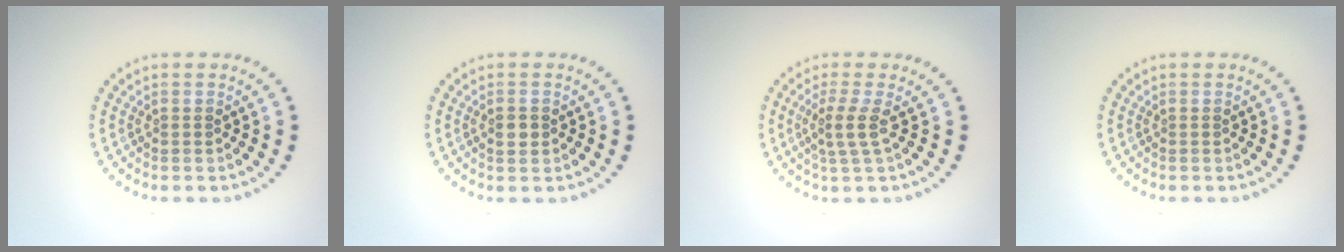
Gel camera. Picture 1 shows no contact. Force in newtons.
{"total": 1.2, "press": 1.1, "slide": 0.4}
{"total": 2.2, "press": 1.7, "slide": 1.4}
{"total": 0.0}